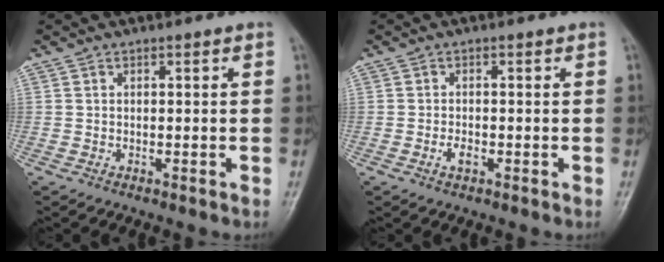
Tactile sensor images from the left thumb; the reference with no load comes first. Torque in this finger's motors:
{"motor_torque": [-0.24, 0.34, 0.25, 0.36, 0.04]}